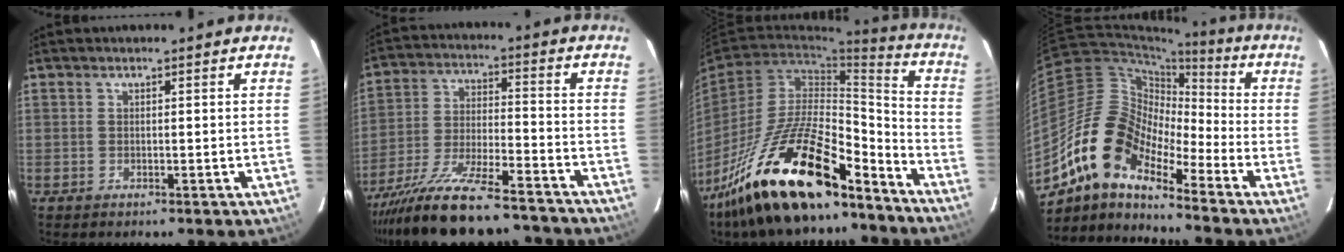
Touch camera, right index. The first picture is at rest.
{"total": 20.5, "force": [-17.0, 4.9, 10.2], "torque": [-0.198, -0.037, -0.267]}
{"total": 24.5, "force": [-17.7, 7.7, 15.1], "torque": [-0.268, -0.008, -0.293]}
{"total": 14.4, "force": [-9.9, 5.6, 8.9], "torque": [-0.145, 0.008, -0.207]}